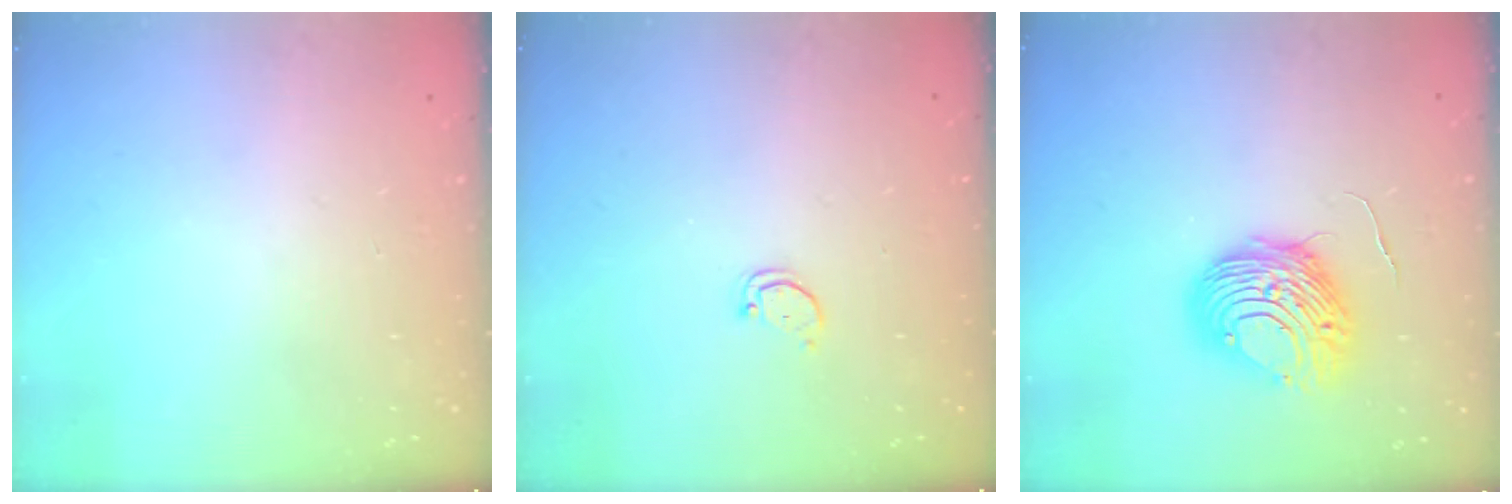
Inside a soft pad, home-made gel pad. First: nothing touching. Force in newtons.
{"total": 1.8, "press": 1.8, "slide": 0.1}
{"total": 9.7, "press": 9.6, "slide": 1.1}